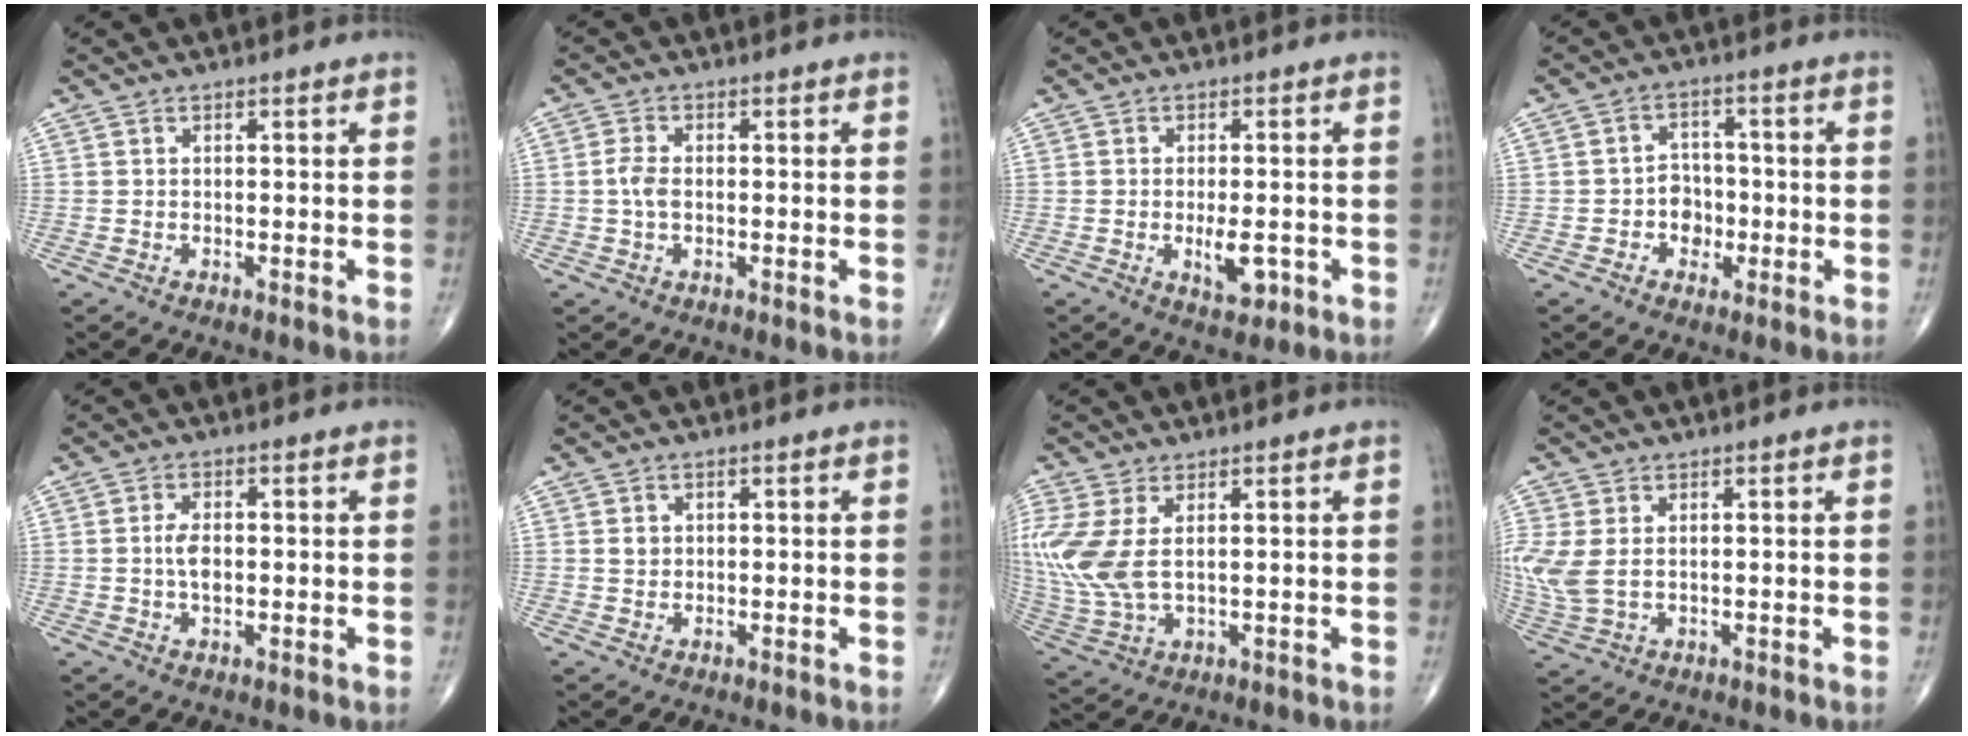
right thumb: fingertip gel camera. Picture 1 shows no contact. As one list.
[{"total": 3.0, "force": [-0.3, 1.7, 2.4], "torque": [-0.055, 0.005, -0.011]}, {"total": 4.6, "force": [-1.3, 1.9, 3.9], "torque": [-0.052, -0.006, -0.015]}, {"total": 5.0, "force": [-1.4, 4.2, 2.3], "torque": [0.000, 0.014, -0.031]}, {"total": 3.7, "force": [-0.1, 1.9, 3.1], "torque": [-0.055, 0.000, -0.004]}, {"total": 1.6, "force": [0.4, 1.3, 0.7], "torque": [-0.007, -0.001, 0.008]}, {"total": 11.8, "force": [2.2, 6.2, 9.8], "torque": [-0.258, -0.003, 0.059]}, {"total": 7.3, "force": [0.8, 4.8, 5.5], "torque": [-0.153, 0.002, 0.027]}]